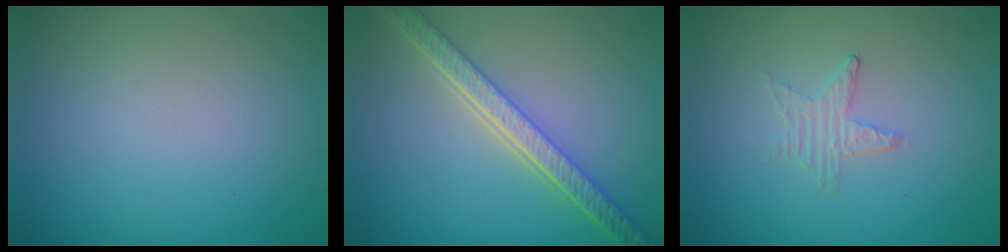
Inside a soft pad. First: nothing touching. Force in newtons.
{"total": 5.8, "press": 4.5, "slide": 3.6}
{"total": 0.5, "press": 0.5, "slide": 0.1}